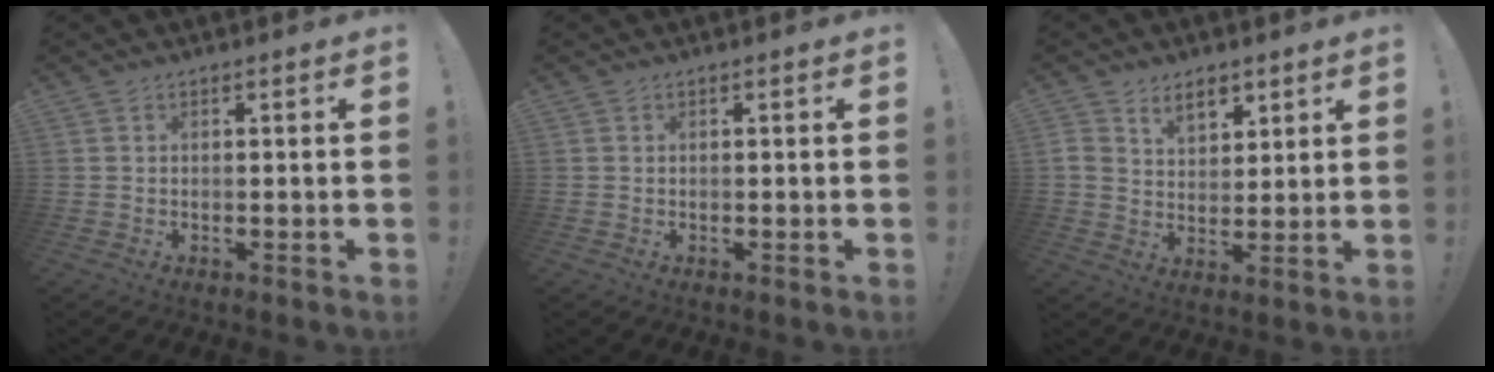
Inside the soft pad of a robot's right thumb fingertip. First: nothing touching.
{"total": 0.0}
{"total": 7.6, "force": [4.9, 4.8, 3.2], "torque": [-0.059, -0.022, 0.094]}